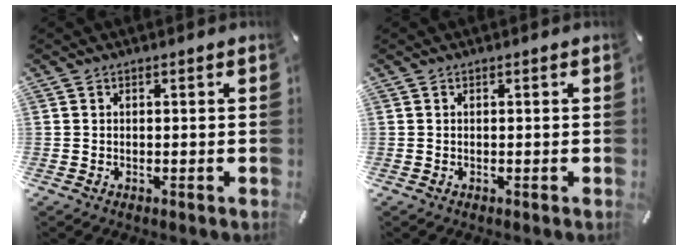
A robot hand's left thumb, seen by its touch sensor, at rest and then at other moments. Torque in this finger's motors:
{"motor_torque": [0.00, 0.01, 0.00, 0.00, 0.00]}